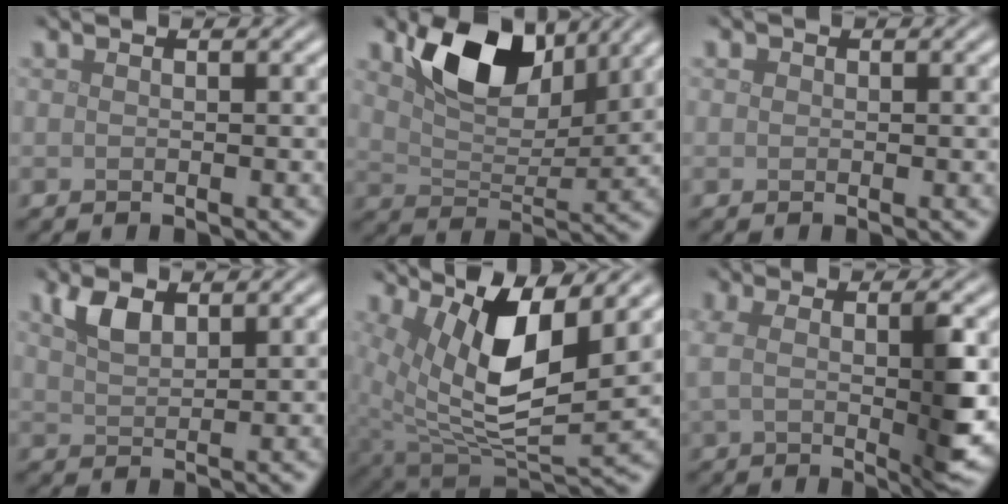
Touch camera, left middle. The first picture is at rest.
{"total": 8.1, "force": [4.5, 4.3, 5.2], "torque": [-0.091, -0.003, 0.077]}
{"total": 0.5, "force": [0.2, 0.5, 0.1], "torque": [0.001, 0.000, 0.001]}
{"total": 2.9, "force": [1.8, 1.3, 1.8], "torque": [-0.042, 0.005, 0.037]}
{"total": 10.1, "force": [4.5, 3.8, 8.2], "torque": [-0.162, -0.012, 0.089]}
{"total": 5.9, "force": [0.4, 1.6, 5.6], "torque": [-0.100, -0.002, 0.007]}